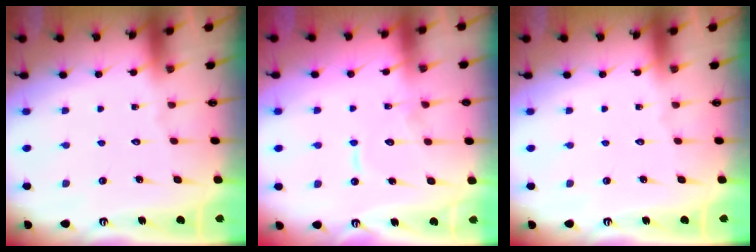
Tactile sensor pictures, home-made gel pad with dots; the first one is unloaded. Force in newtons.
{"total": 7.6, "press": 7.6, "slide": 0.7}
{"total": 0.0}